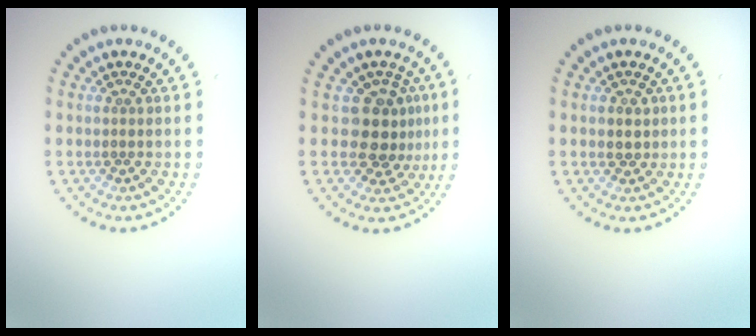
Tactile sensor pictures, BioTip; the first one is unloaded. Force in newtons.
{"total": 3.6, "press": 3.0, "slide": 2.0}
{"total": 1.2, "press": 1.1, "slide": 0.4}